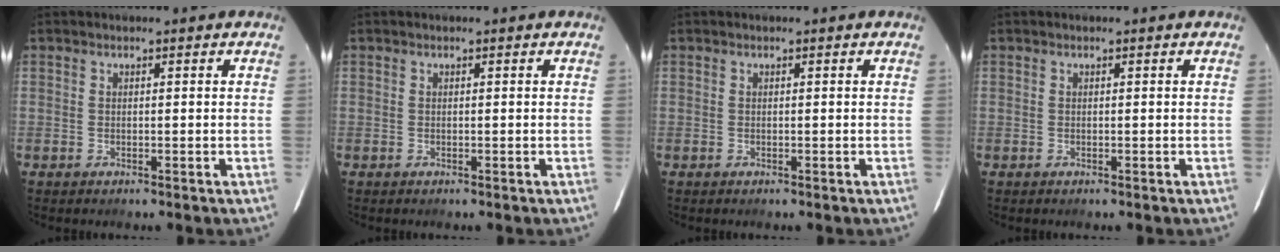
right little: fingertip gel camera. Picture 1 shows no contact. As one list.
[{"total": 0.0}, {"total": 0.0}, {"total": 0.0}]